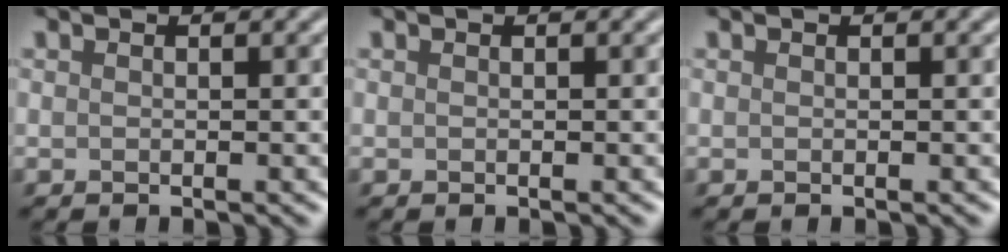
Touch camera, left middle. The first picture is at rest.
{"total": 0.0}
{"total": 0.0}